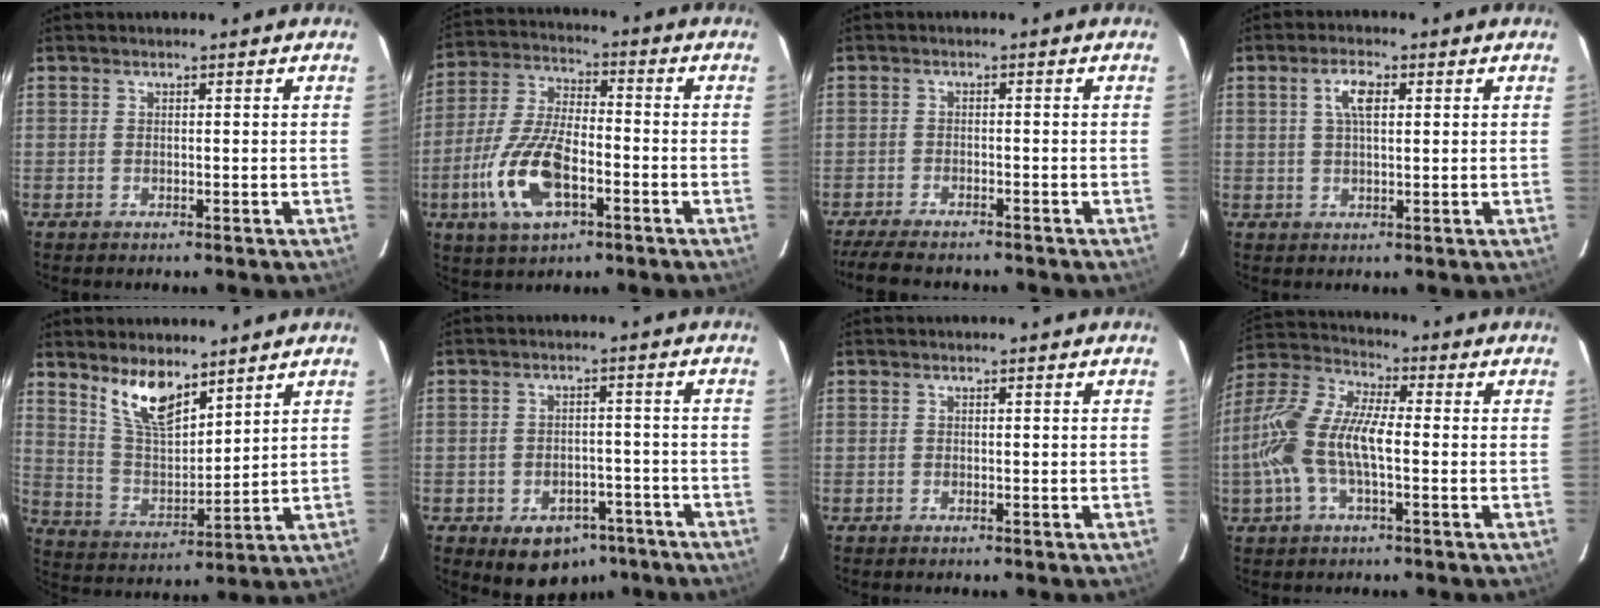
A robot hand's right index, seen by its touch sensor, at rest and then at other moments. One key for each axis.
{"total": 14.4, "fx": -5.4, "fy": 6.2, "fz": 11.9, "tx": -0.258, "ty": -0.004, "tz": -0.100}
{"total": 7.8, "fx": -6.8, "fy": 1.8, "fz": 3.4, "tx": -0.089, "ty": -0.021, "tz": -0.116}
{"total": 4.2, "fx": 1.3, "fy": 1.6, "fz": 3.6, "tx": -0.068, "ty": 0.010, "tz": 0.024}
{"total": 10.4, "fx": 7.4, "fy": 3.6, "fz": 6.3, "tx": -0.118, "ty": 0.000, "tz": 0.152}
{"total": 9.7, "fx": -6.0, "fy": 6.7, "fz": 3.7, "tx": -0.070, "ty": 0.025, "tz": -0.057}
{"total": 0.0}
{"total": 14.0, "fx": -2.0, "fy": 5.3, "fz": 12.8, "tx": -0.267, "ty": 0.010, "tz": -0.044}